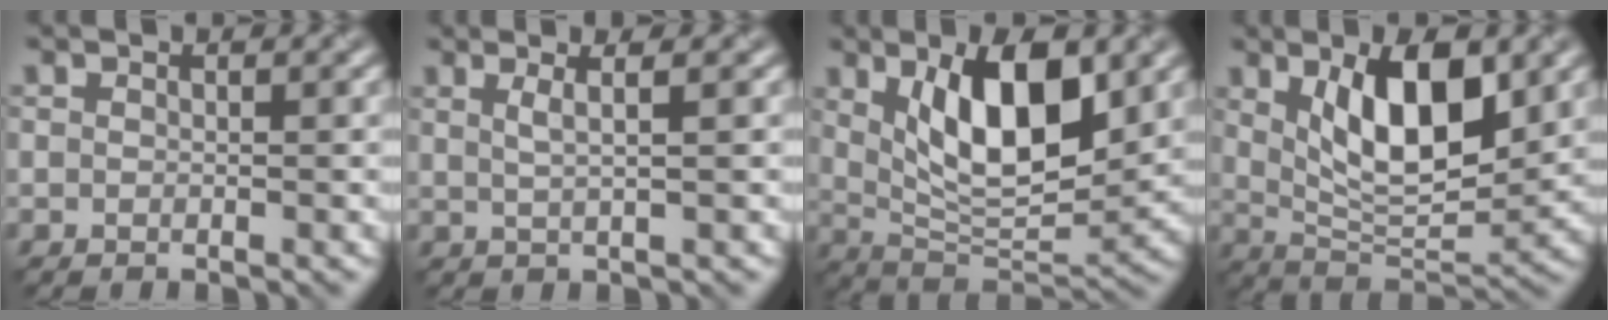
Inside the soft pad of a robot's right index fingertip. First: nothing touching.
{"total": 2.5, "force": [0.9, 0.7, 2.1], "torque": [-0.032, 0.004, 0.007]}
{"total": 9.9, "force": [2.9, 3.9, 8.6], "torque": [-0.140, -0.009, 0.051]}
{"total": 9.0, "force": [2.7, 3.6, 7.8], "torque": [-0.132, -0.010, 0.047]}